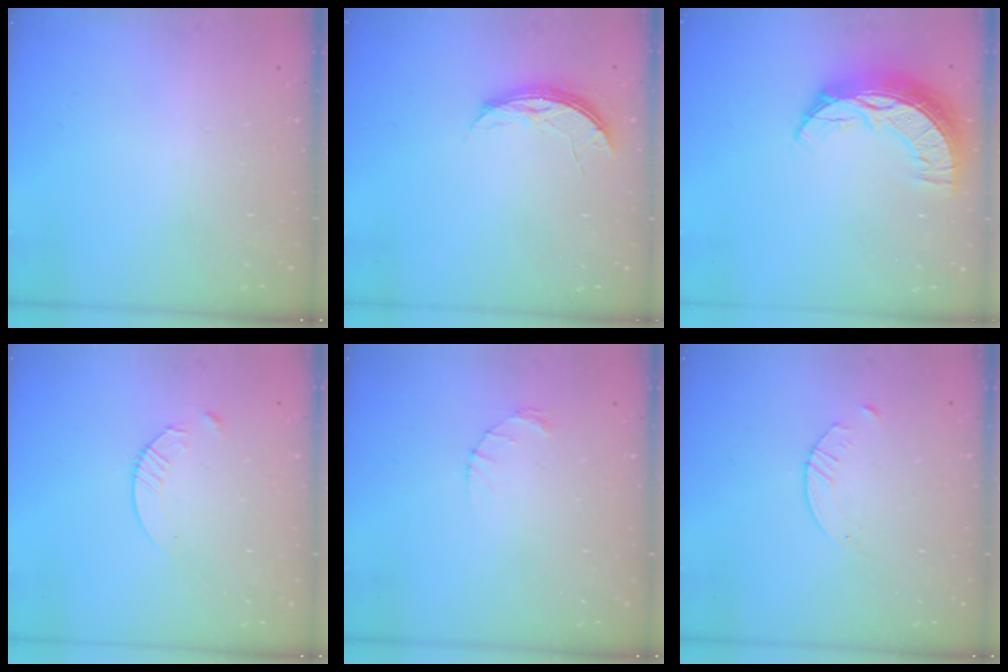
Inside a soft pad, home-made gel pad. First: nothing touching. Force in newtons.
{"total": 5.6, "press": 5.6, "slide": 0.5}
{"total": 13.4, "press": 13.3, "slide": 0.9}
{"total": 4.8, "press": 4.8, "slide": 0.6}
{"total": 1.2, "press": 1.1, "slide": 0.2}
{"total": 2.0, "press": 2.0, "slide": 0.3}